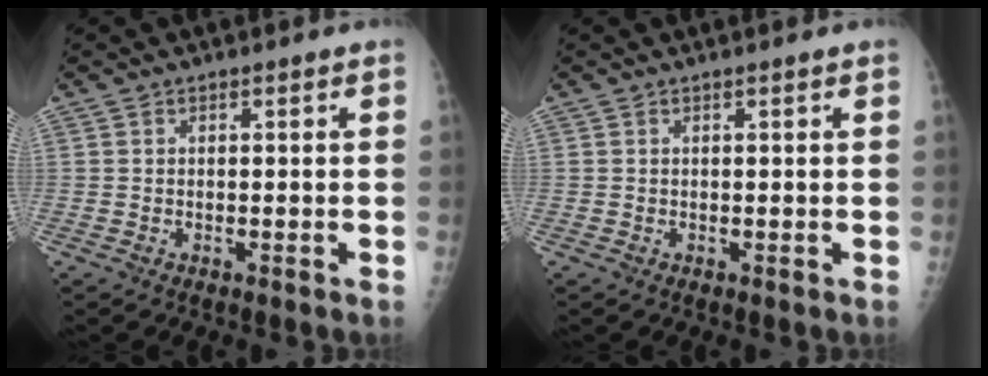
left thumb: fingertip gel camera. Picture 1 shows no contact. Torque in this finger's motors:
{"motor_torque": [-0.21, -0.07, -0.17, -0.08, -0.03]}